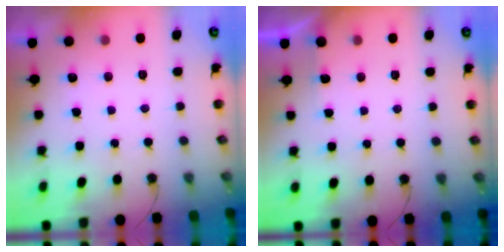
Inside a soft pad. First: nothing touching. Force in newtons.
{"total": 1.5, "press": 1.4, "slide": 0.3}